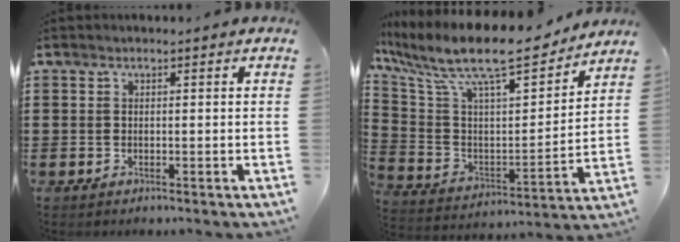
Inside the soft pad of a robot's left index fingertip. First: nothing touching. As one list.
[{"total": 12.9, "force": [10.4, 2.3, 7.2], "torque": [-0.170, -0.071, 0.177]}]